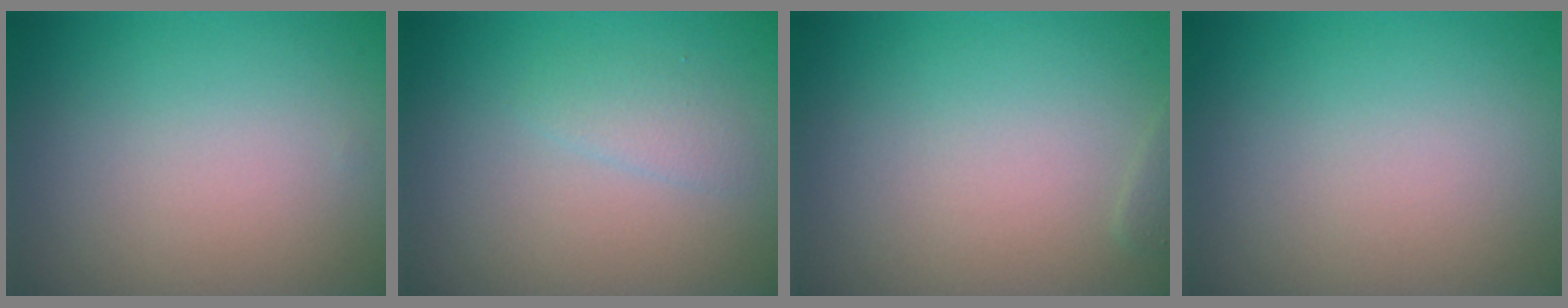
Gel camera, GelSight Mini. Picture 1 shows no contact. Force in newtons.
{"total": 1.3, "press": 1.3, "slide": 0.1}
{"total": 0.5, "press": 0.5, "slide": 0.0}
{"total": 0.0}